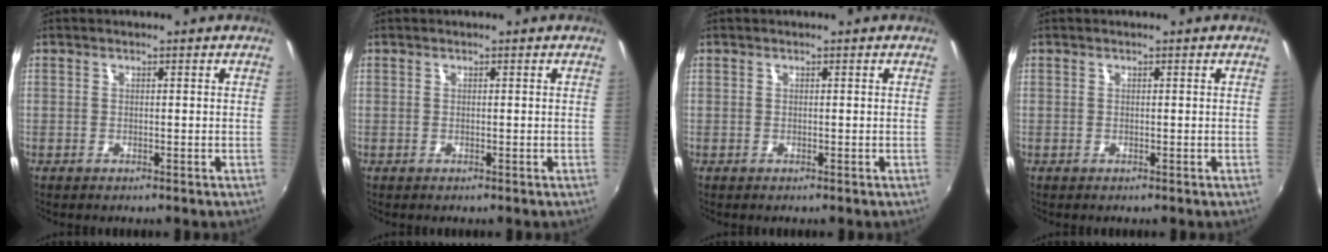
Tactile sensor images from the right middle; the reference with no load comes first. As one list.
[{"total": 0.0}, {"total": 0.0}, {"total": 0.0}]